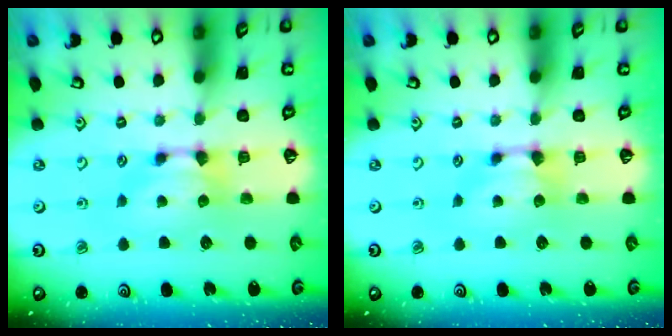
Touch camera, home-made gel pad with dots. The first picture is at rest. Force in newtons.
{"total": 0.0}